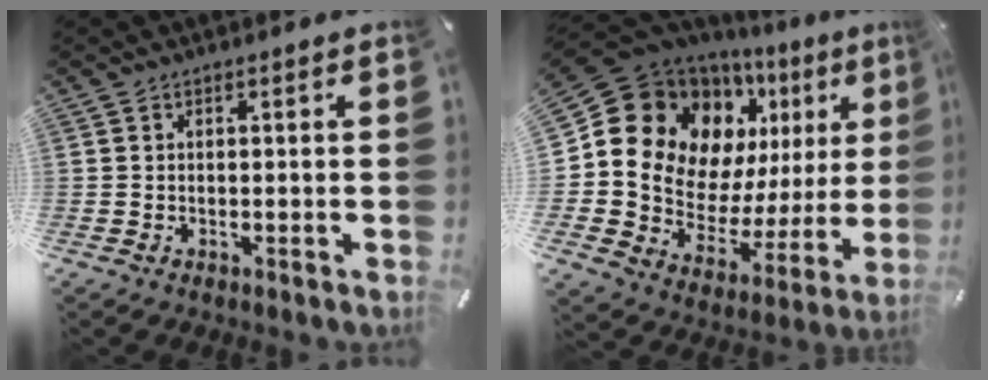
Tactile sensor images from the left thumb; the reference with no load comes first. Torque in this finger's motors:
{"motor_torque": [2.52, 2.49, 1.82, -0.94, 0.33]}